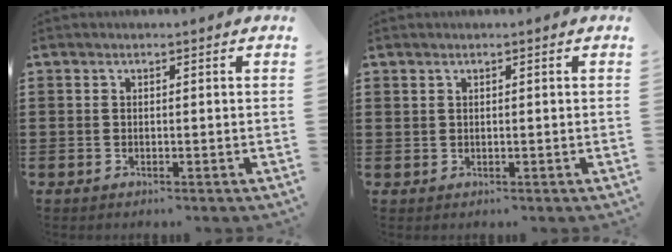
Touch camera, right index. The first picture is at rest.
{"total": 0.6, "force": [0.4, 0.3, 0.2], "torque": [-0.006, 0.001, 0.008]}